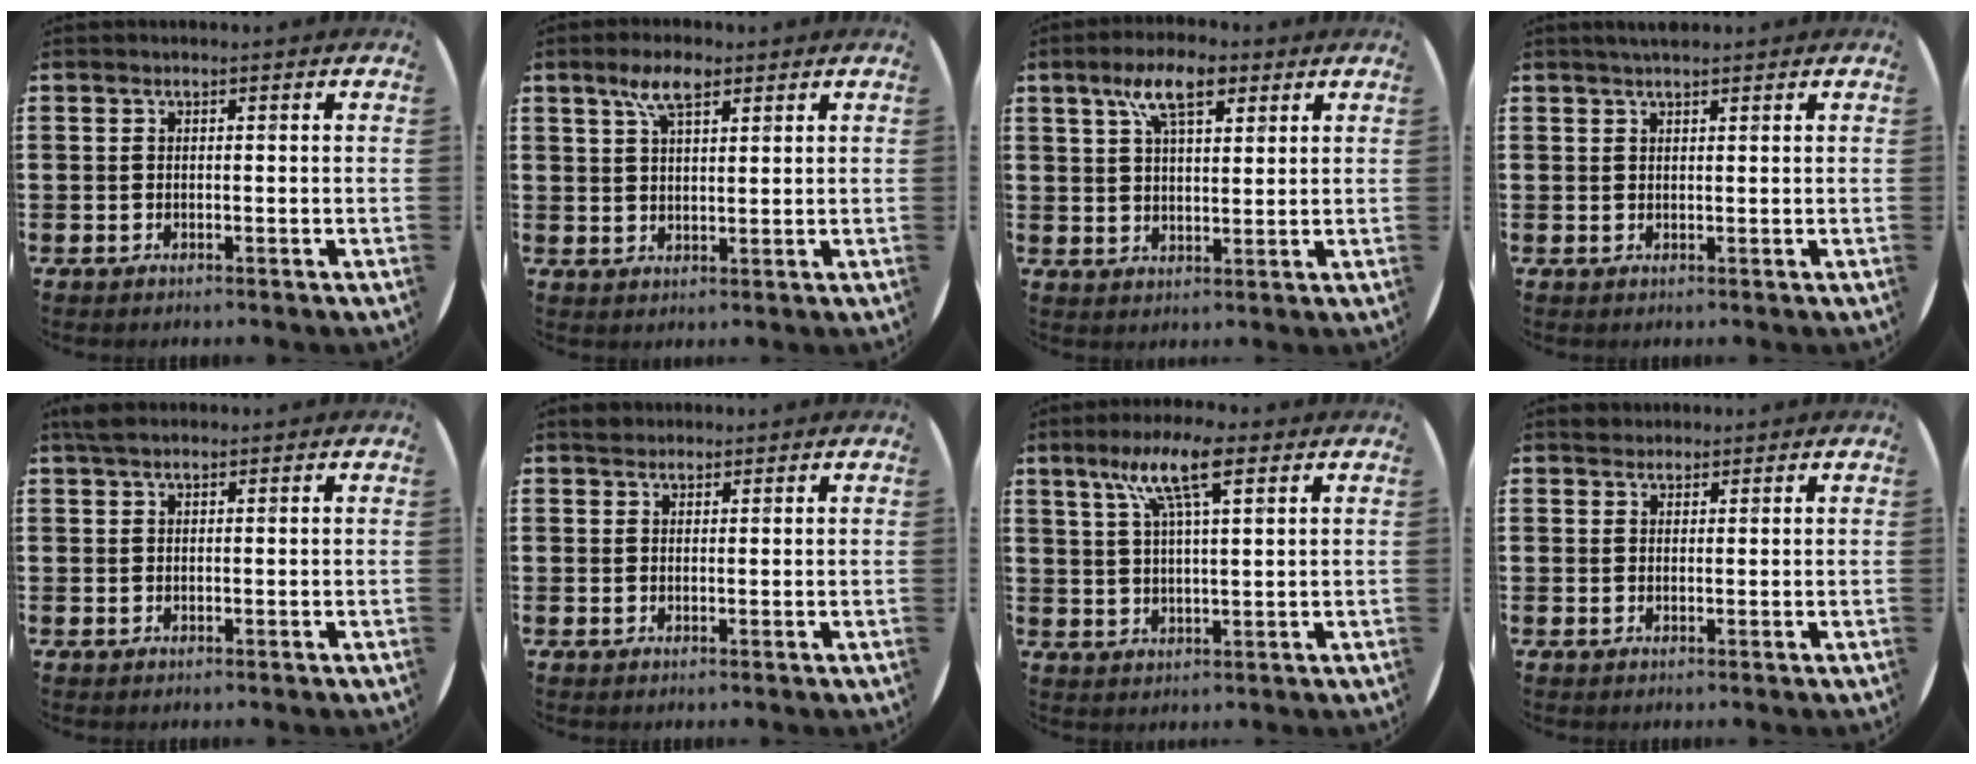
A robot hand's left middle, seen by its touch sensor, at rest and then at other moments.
{"total": 5.2, "force": [3.3, 2.0, 3.6], "torque": [-0.070, 0.005, 0.057]}
{"total": 7.8, "force": [4.6, 3.2, 5.4], "torque": [-0.102, 0.003, 0.079]}
{"total": 1.8, "force": [1.6, 0.2, 0.8], "torque": [-0.017, 0.003, 0.028]}
{"total": 1.6, "force": [1.3, 0.5, 0.8], "torque": [-0.018, 0.005, 0.024]}
{"total": 1.5, "force": [1.4, 0.6, 0.1], "torque": [0.004, 0.001, 0.025]}
{"total": 9.0, "force": [5.4, 1.9, 6.9], "torque": [-0.140, 0.004, 0.089]}
{"total": 1.6, "force": [1.4, 0.6, -0.1], "torque": [0.007, 0.001, 0.027]}